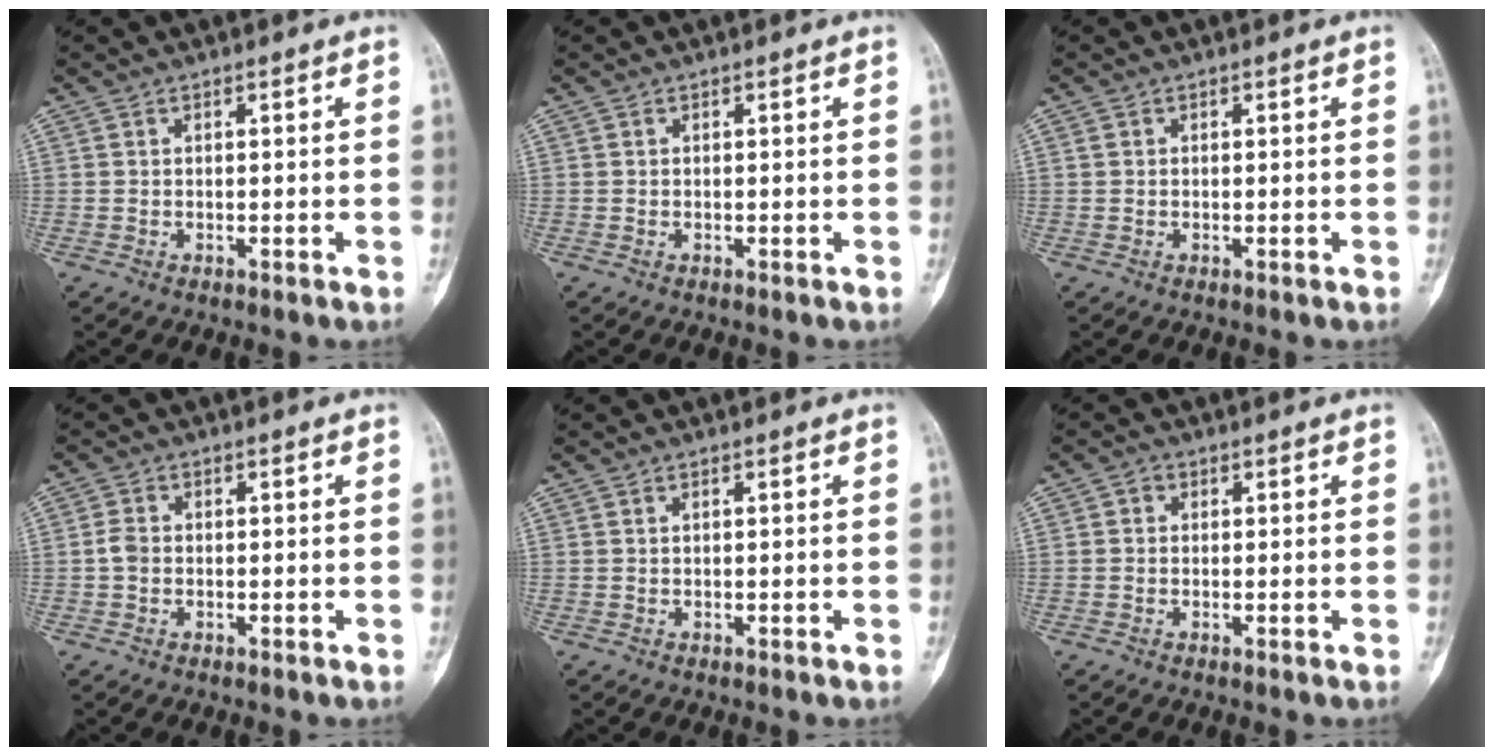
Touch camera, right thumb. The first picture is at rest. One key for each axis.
{"total": 0.0}
{"total": 0.5, "fx": 0.2, "fy": 0.4, "fz": 0.3, "tx": -0.002, "ty": 0.004, "tz": 0.005}
{"total": 2.1, "fx": -0.3, "fy": 1.6, "fz": 1.3, "tx": -0.025, "ty": 0.004, "tz": -0.011}
{"total": 0.0}
{"total": 1.2, "fx": 0.3, "fy": 1.1, "fz": 0.5, "tx": -0.002, "ty": 0.002, "tz": 0.000}